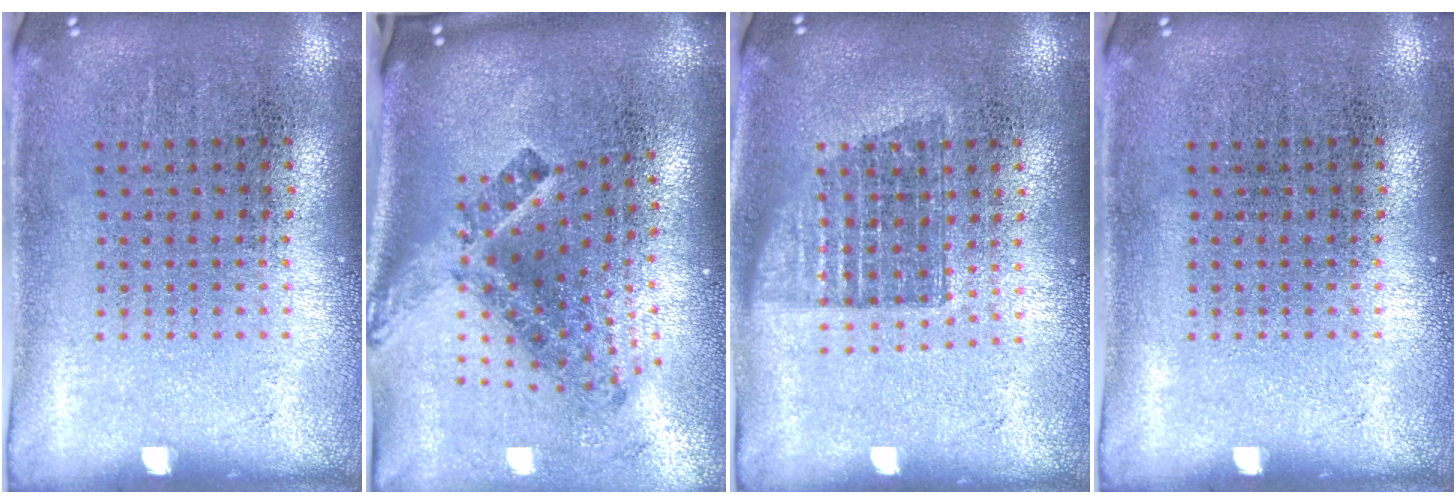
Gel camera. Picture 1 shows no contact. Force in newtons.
{"total": 2.9, "press": 1.7, "slide": 2.4}
{"total": 1.4, "press": 1.2, "slide": 0.8}
{"total": 0.0}